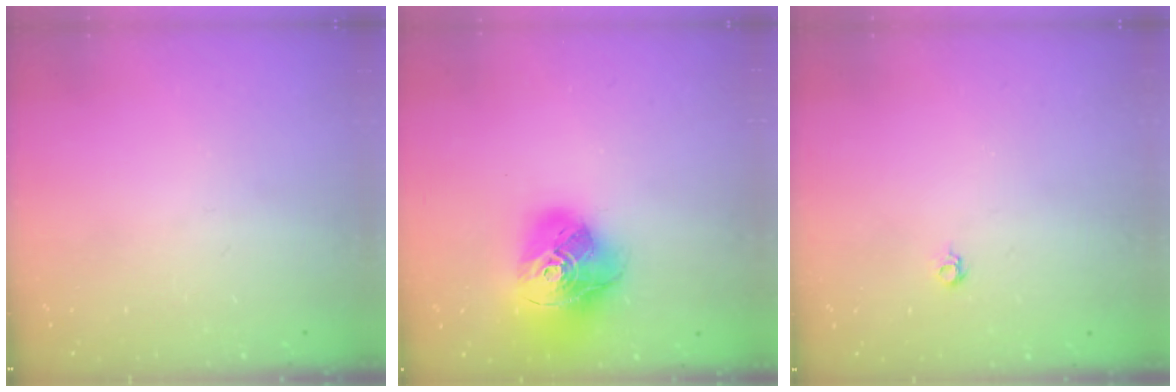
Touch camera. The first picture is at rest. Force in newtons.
{"total": 19.4, "press": 19.3, "slide": 2.3}
{"total": 3.7, "press": 3.6, "slide": 0.8}